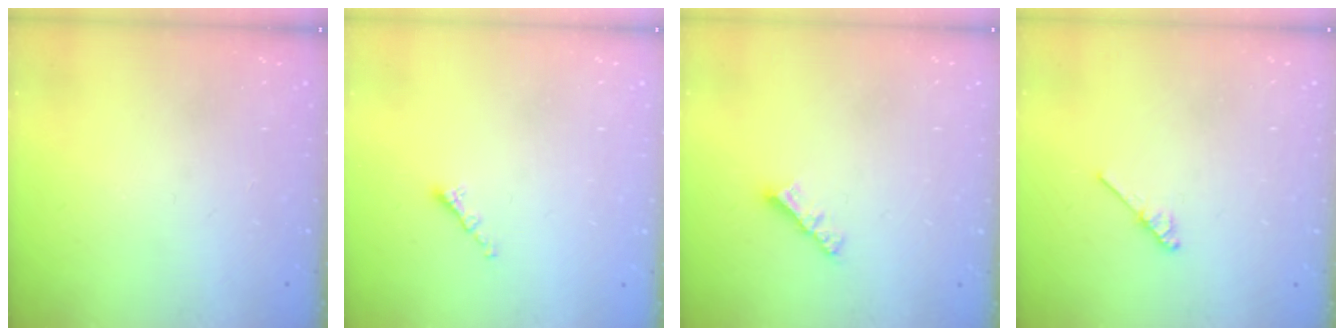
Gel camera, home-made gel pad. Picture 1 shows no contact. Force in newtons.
{"total": 1.3, "press": 1.2, "slide": 0.6}
{"total": 3.4, "press": 3.4, "slide": 0.2}
{"total": 3.7, "press": 3.7, "slide": 0.4}